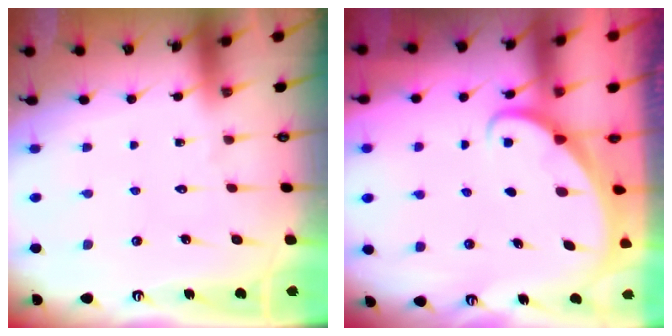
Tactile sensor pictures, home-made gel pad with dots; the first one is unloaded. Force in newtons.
{"total": 1.9, "press": 1.9, "slide": 0.1}